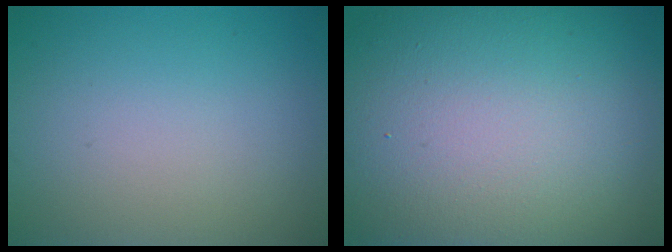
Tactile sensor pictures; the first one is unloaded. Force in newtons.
{"total": 20.1, "press": 20.1, "slide": 1.2}